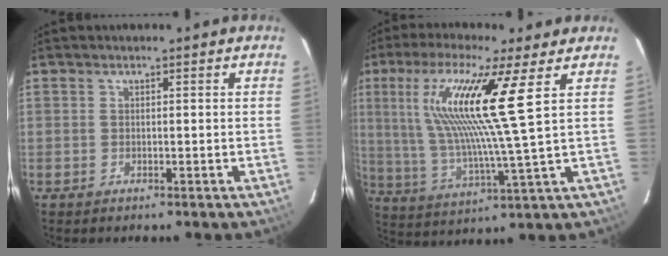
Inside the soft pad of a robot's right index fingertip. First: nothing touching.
{"total": 15.9, "force": [5.7, 0.0, 14.8], "torque": [-0.271, -0.001, 0.110]}